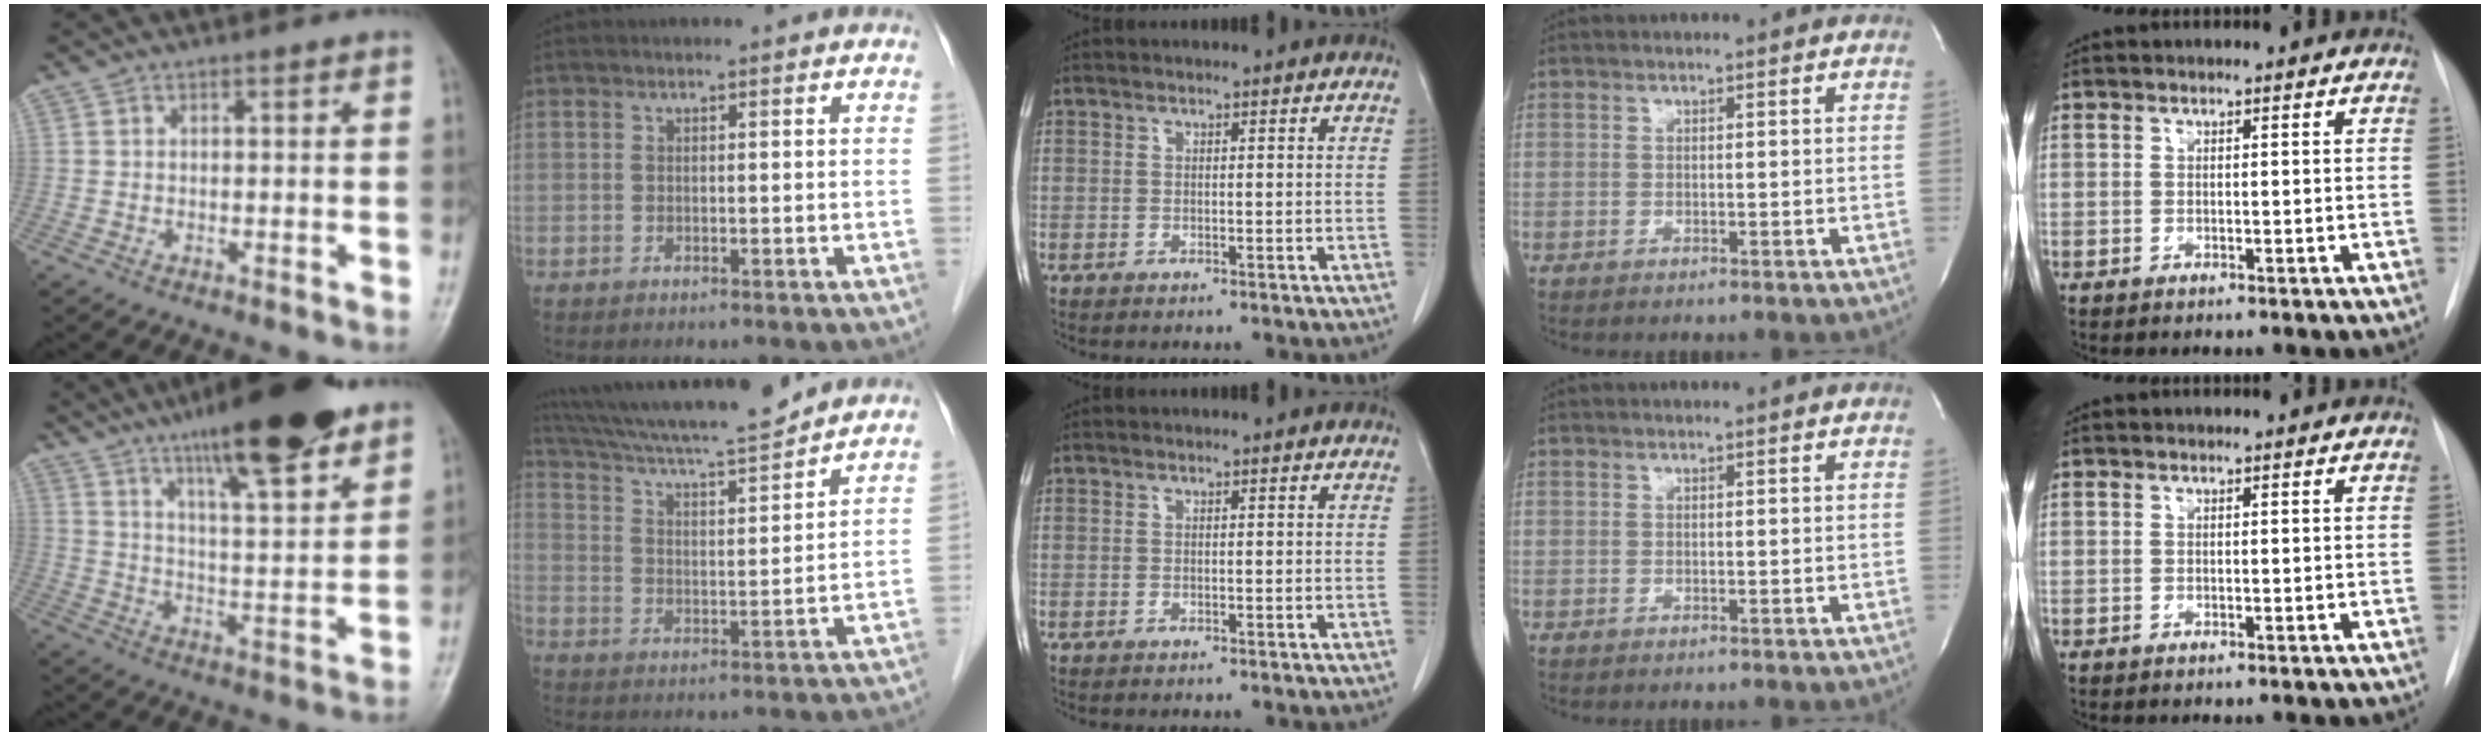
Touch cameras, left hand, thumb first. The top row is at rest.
{"thumb": {"total": 19.4, "force": [13.3, 3.7, 13.6], "torque": [-0.187, -0.057, 0.211]}, "index": {"total": 16.6, "force": [15.3, 0.2, 6.6], "torque": [-0.122, 0.007, 0.247]}}